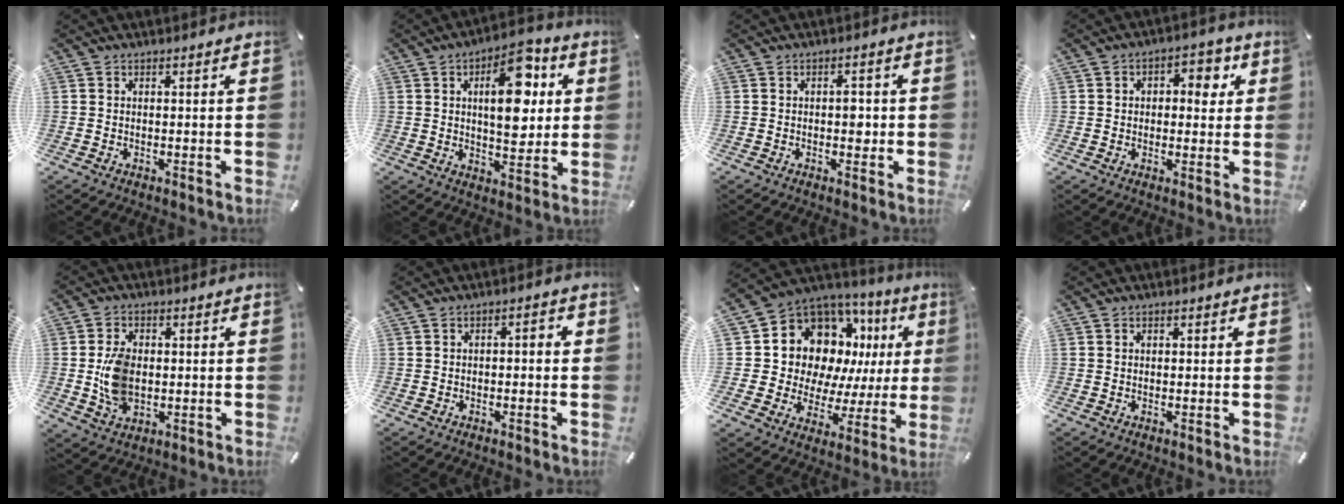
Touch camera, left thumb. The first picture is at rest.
{"total": 15.3, "force": [4.4, 7.8, 12.4], "torque": [-0.179, -0.007, 0.070]}
{"total": 2.9, "force": [-0.1, 1.9, 2.2], "torque": [-0.020, -0.005, -0.009]}
{"total": 5.6, "force": [1.1, 4.0, 3.8], "torque": [-0.034, -0.002, 0.005]}
{"total": 8.8, "force": [-0.3, 6.2, 6.1], "torque": [-0.136, 0.000, -0.006]}
{"total": 1.8, "force": [-0.9, 0.9, 1.3], "torque": [-0.022, 0.009, -0.019]}
{"total": 14.6, "force": [7.5, 10.7, 6.6], "torque": [-0.120, -0.077, 0.150]}
{"total": 0.6, "force": [0.2, 0.5, 0.3], "torque": [-0.006, 0.004, 0.002]}